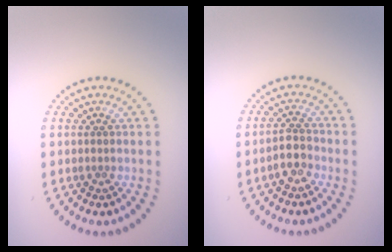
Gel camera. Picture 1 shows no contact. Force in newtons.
{"total": 2.3, "press": 2.0, "slide": 1.1}